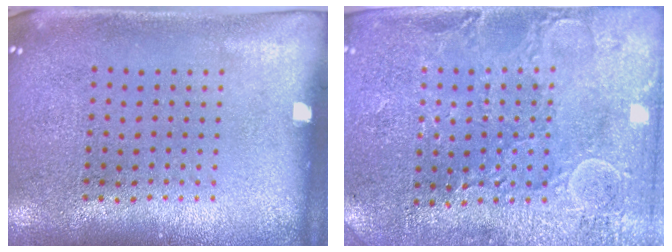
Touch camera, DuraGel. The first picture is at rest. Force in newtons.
{"total": 2.9, "press": 2.9, "slide": 0.4}